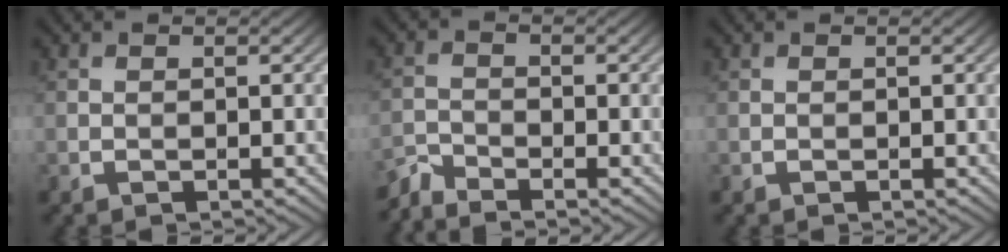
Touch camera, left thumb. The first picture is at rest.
{"total": 2.8, "force": [-2.7, 0.3, 0.5], "torque": [-0.011, -0.008, -0.067]}
{"total": 0.0}